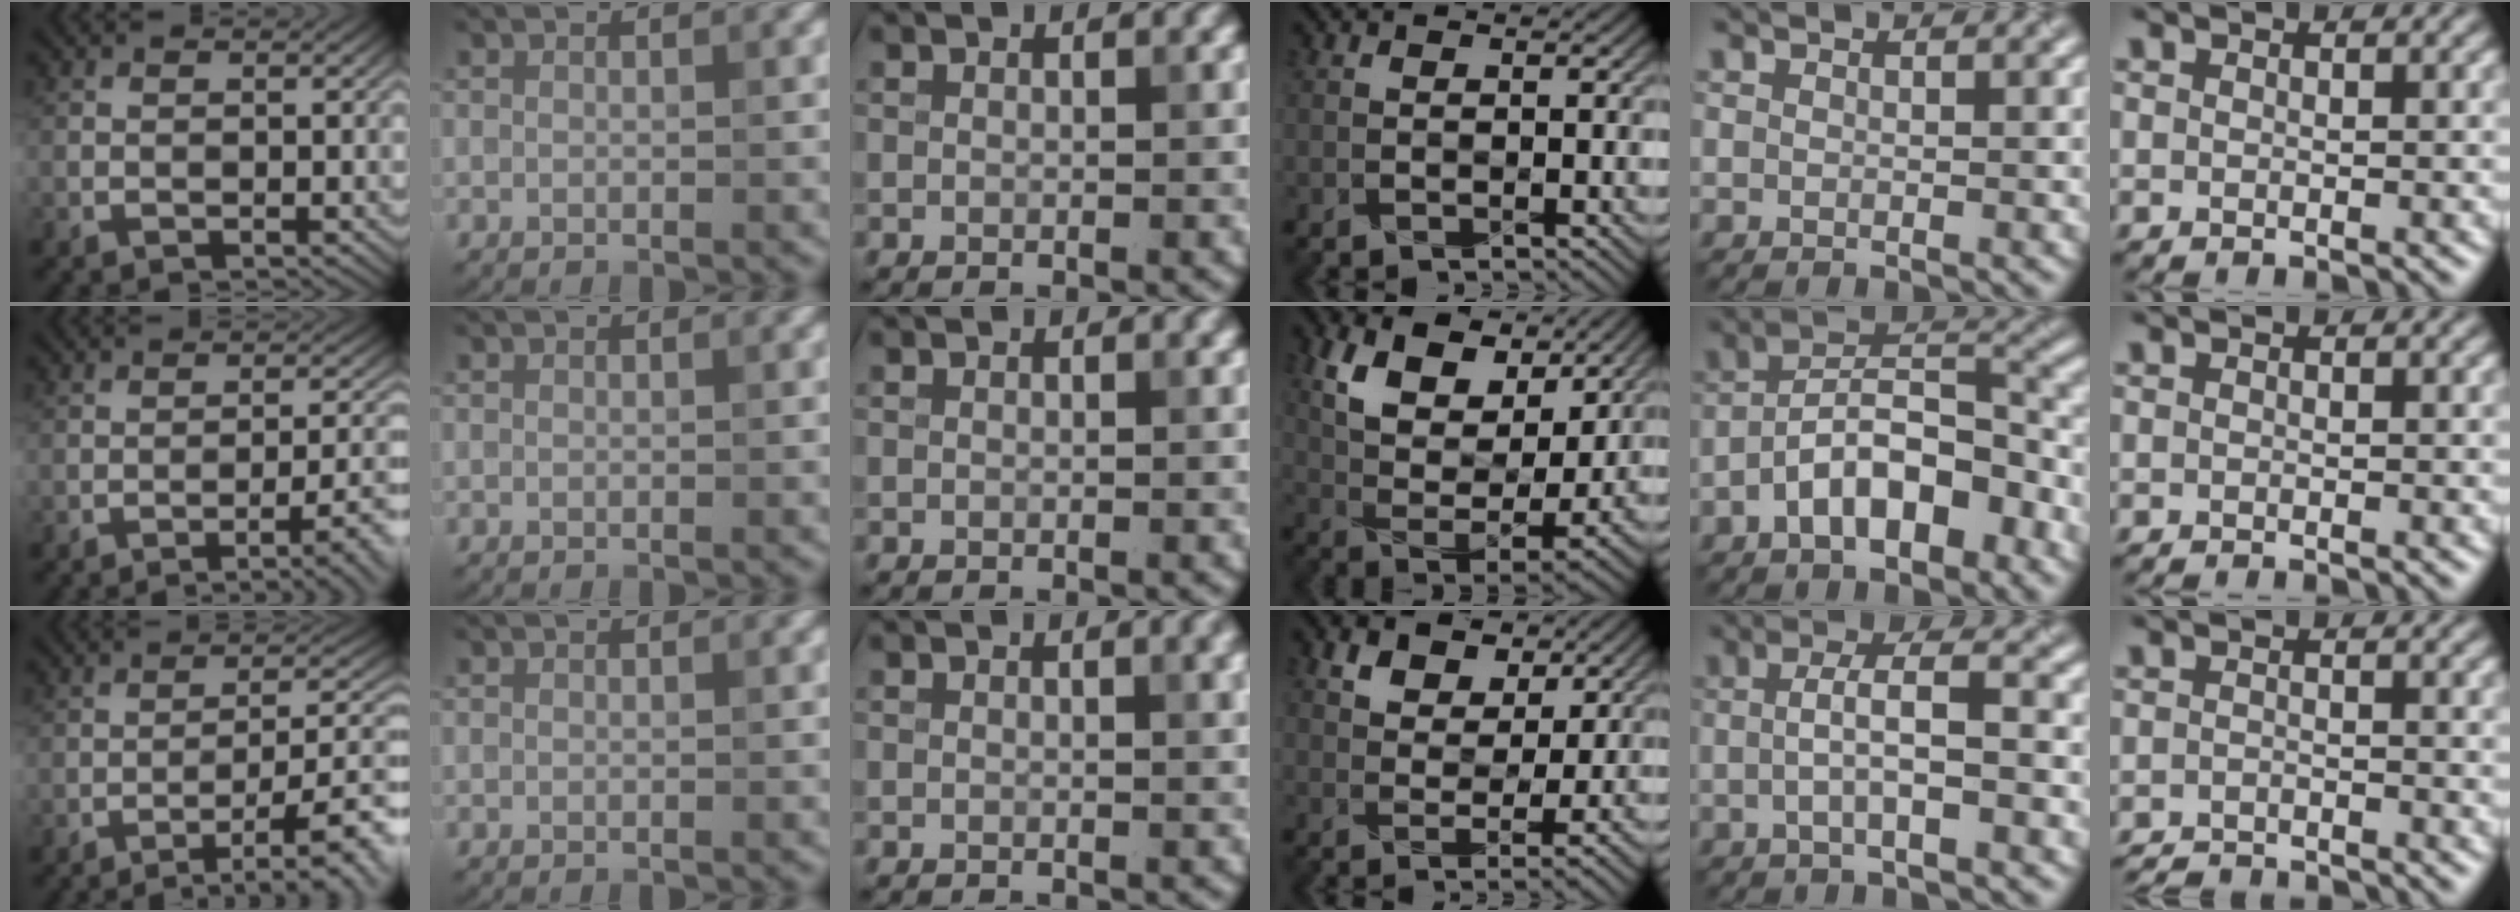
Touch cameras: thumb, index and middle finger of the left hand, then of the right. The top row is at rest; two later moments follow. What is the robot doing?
{"motion": "wrap", "object": "scarf"}